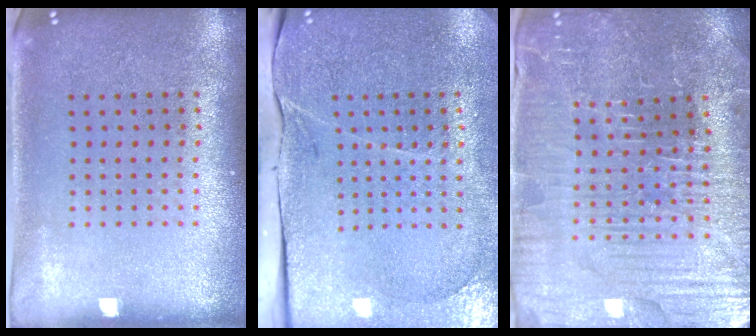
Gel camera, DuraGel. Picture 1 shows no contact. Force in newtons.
{"total": 3.4, "press": 3.3, "slide": 0.9}
{"total": 4.2, "press": 4.2, "slide": 0.7}